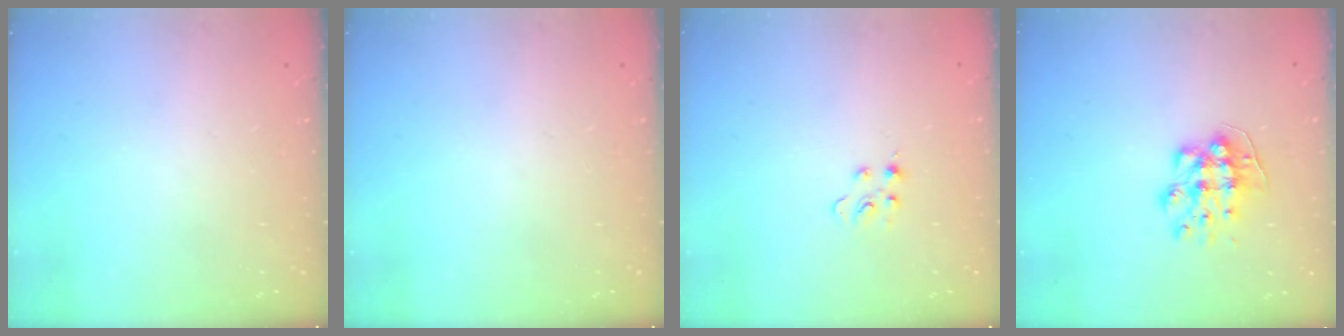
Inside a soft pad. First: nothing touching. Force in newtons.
{"total": 0.0}
{"total": 3.4, "press": 3.4, "slide": 0.4}
{"total": 8.9, "press": 8.9, "slide": 0.2}